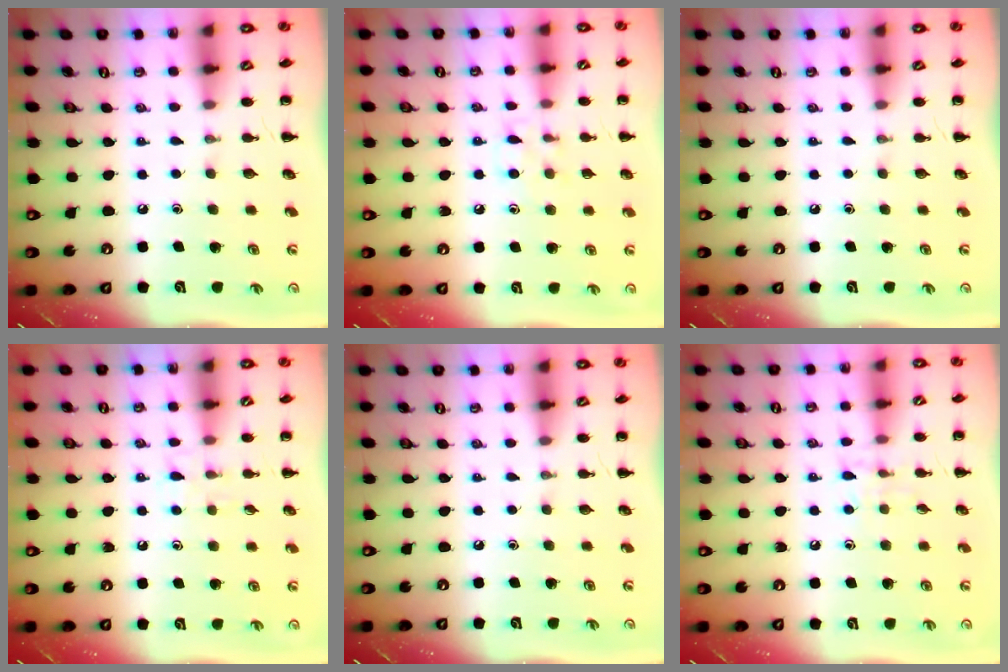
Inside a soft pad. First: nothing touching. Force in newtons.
{"total": 6.5, "press": 6.2, "slide": 1.9}
{"total": 0.0}
{"total": 5.8, "press": 5.4, "slide": 2.2}
{"total": 0.0}
{"total": 5.6, "press": 5.5, "slide": 1.0}